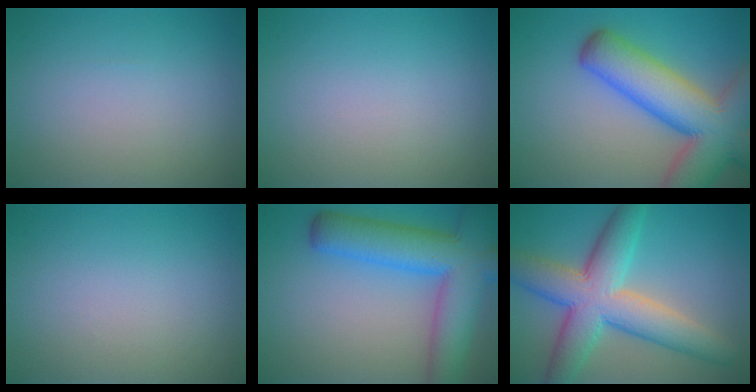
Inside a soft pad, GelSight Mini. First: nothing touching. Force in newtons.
{"total": 0.0}
{"total": 11.7, "press": 11.7, "slide": 0.6}
{"total": 0.0}
{"total": 9.4, "press": 9.4, "slide": 0.4}
{"total": 9.4, "press": 9.3, "slide": 0.5}